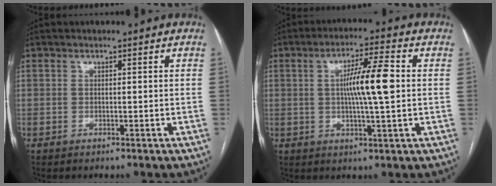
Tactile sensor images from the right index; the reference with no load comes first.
{"total": 8.8, "force": [0.7, 0.4, 8.8], "torque": [-0.153, 0.005, 0.009]}